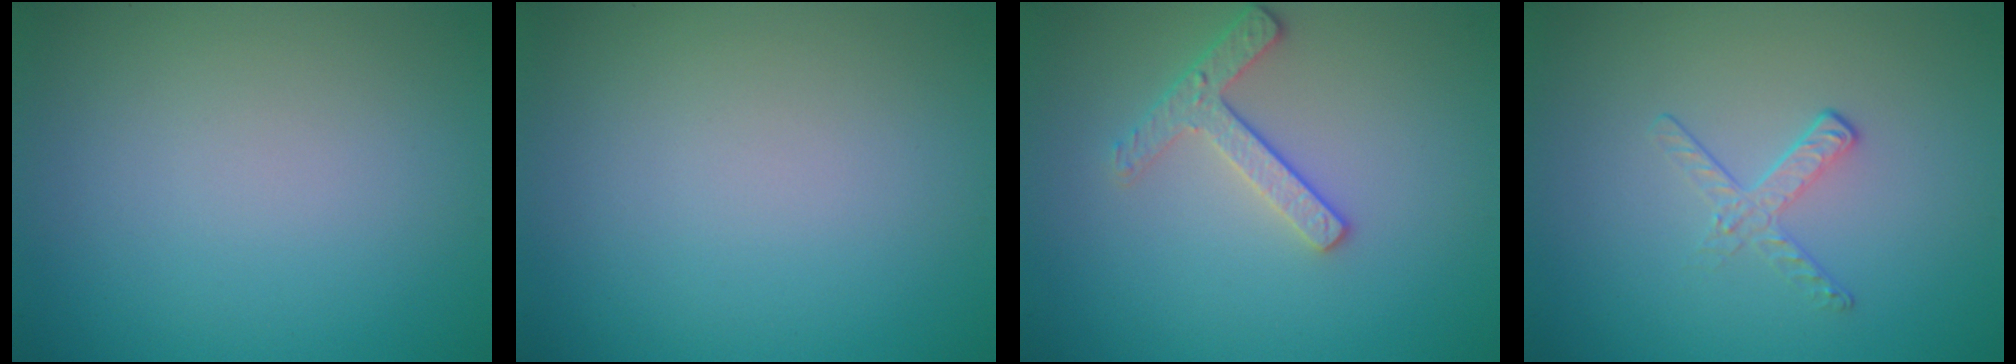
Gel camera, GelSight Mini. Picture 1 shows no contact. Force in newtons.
{"total": 0.0}
{"total": 2.4, "press": 2.3, "slide": 0.8}
{"total": 1.7, "press": 0.7, "slide": 1.5}